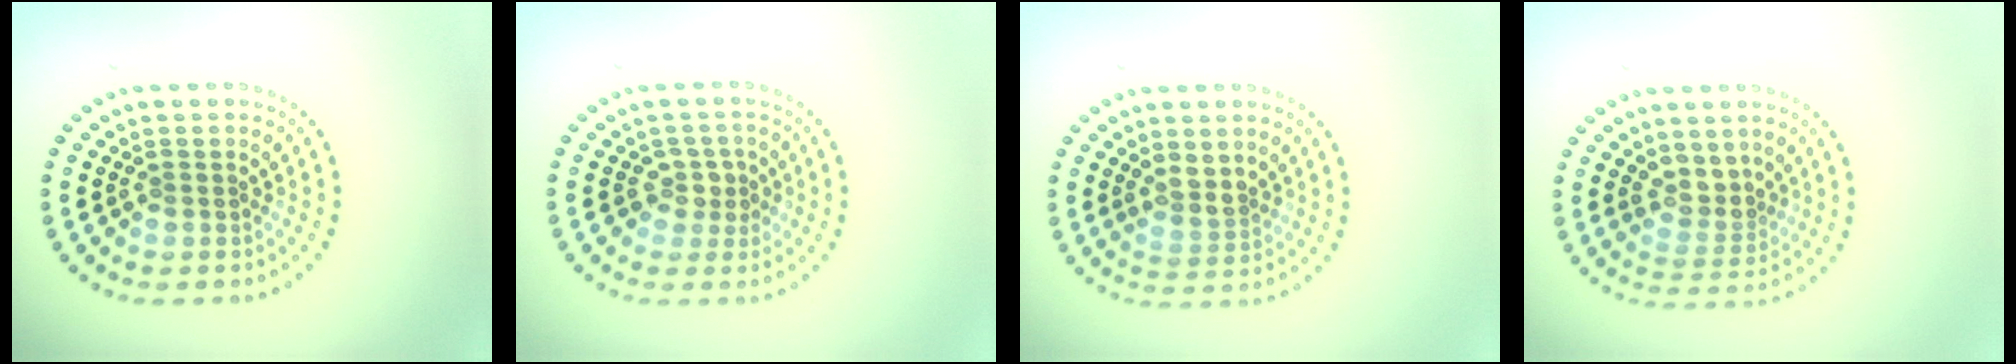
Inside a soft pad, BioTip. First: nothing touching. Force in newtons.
{"total": 2.0, "press": 1.8, "slide": 1.0}
{"total": 2.2, "press": 1.8, "slide": 1.1}
{"total": 2.6, "press": 2.1, "slide": 1.7}